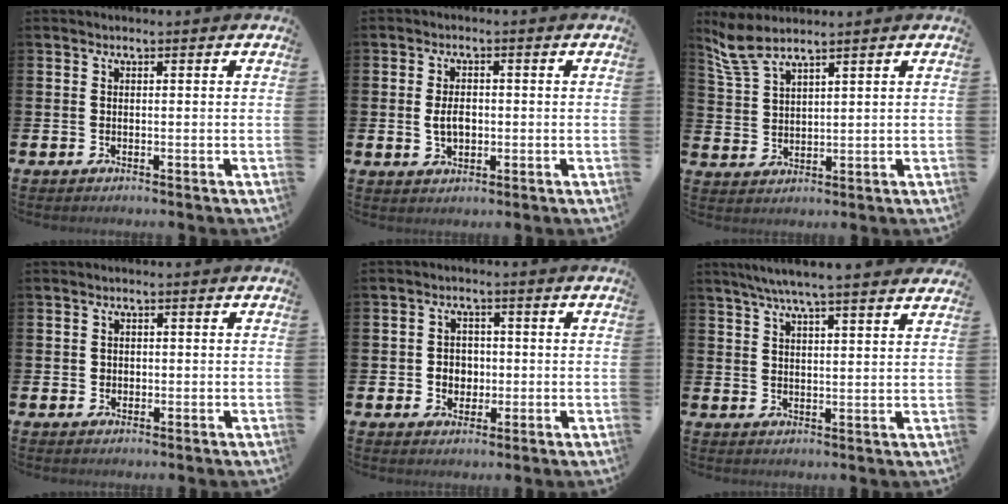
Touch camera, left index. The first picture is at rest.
{"total": 3.3, "force": [-0.1, 2.1, 2.5], "torque": [-0.028, -0.001, -0.008]}
{"total": 5.1, "force": [4.6, 0.9, 2.0], "torque": [-0.054, -0.010, 0.086]}
{"total": 1.0, "force": [0.3, 0.9, 0.2], "torque": [0.007, 0.003, 0.001]}
{"total": 3.1, "force": [-0.1, 2.9, 1.0], "torque": [-0.010, 0.001, -0.012]}
{"total": 5.9, "force": [5.5, -0.2, 2.2], "torque": [-0.058, -0.020, 0.097]}